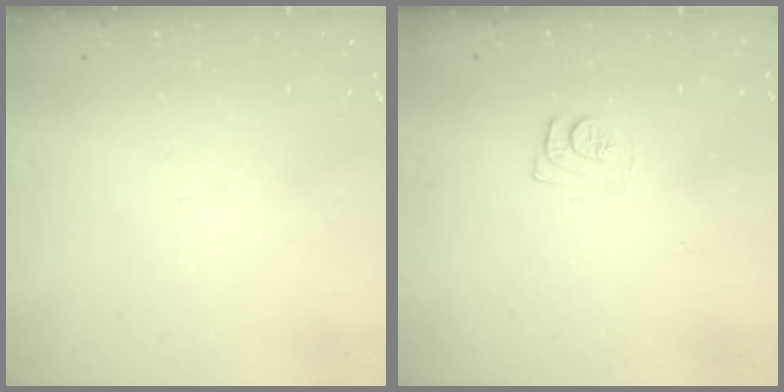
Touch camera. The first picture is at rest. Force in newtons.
{"total": 7.0, "press": 7.0, "slide": 0.6}